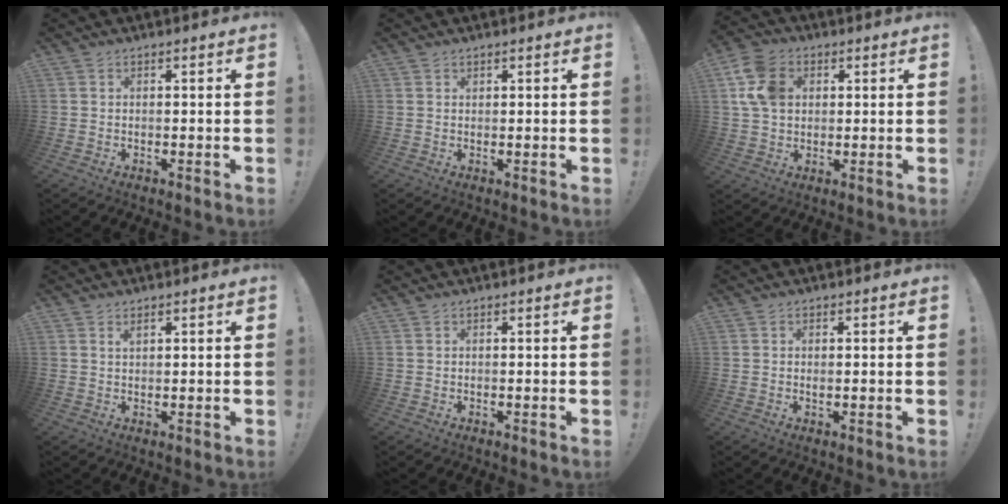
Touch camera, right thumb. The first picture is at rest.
{"total": 0.5, "force": [0.5, 0.1, 0.1], "torque": [0.002, -0.003, 0.009]}
{"total": 11.3, "force": [2.6, 8.6, 6.9], "torque": [-0.135, 0.007, 0.054]}
{"total": 1.2, "force": [0.8, 0.4, 0.8], "torque": [-0.007, -0.005, 0.013]}
{"total": 0.0}
{"total": 0.5, "force": [0.1, 0.4, 0.2], "torque": [0.004, -0.002, 0.000]}